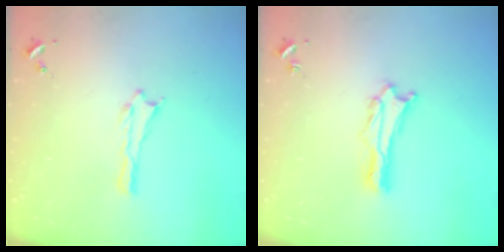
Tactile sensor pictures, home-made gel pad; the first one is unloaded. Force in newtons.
{"total": 1.9, "press": 1.9, "slide": 0.2}